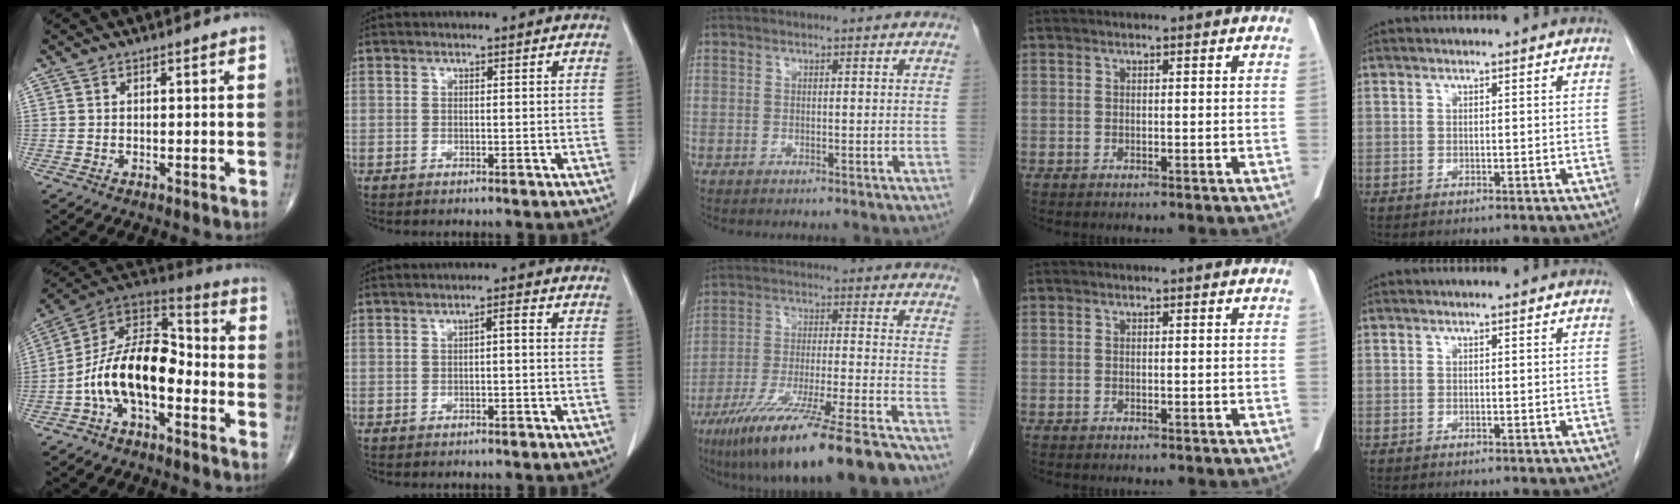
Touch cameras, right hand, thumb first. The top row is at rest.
{"thumb": {"total": 16.1, "force": [-4.3, 8.5, 12.9], "torque": [-0.213, 0.065, -0.087]}, "index": {"total": 1.8, "force": [0.1, 0.6, 1.7], "torque": [-0.031, 0.010, 0.004]}, "middle": {"total": 19.4, "force": [-14.5, 0.0, 12.9], "torque": [-0.200, -0.045, -0.243]}}